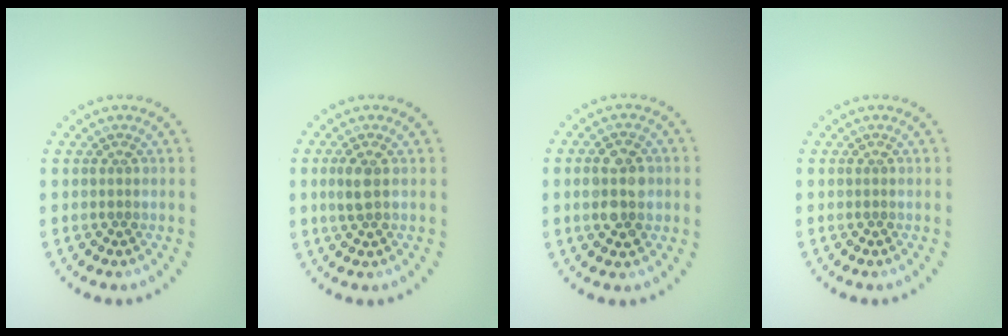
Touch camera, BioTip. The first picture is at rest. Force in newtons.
{"total": 1.8, "press": 1.7, "slide": 0.4}
{"total": 4.4, "press": 4.4, "slide": 0.1}
{"total": 0.0}